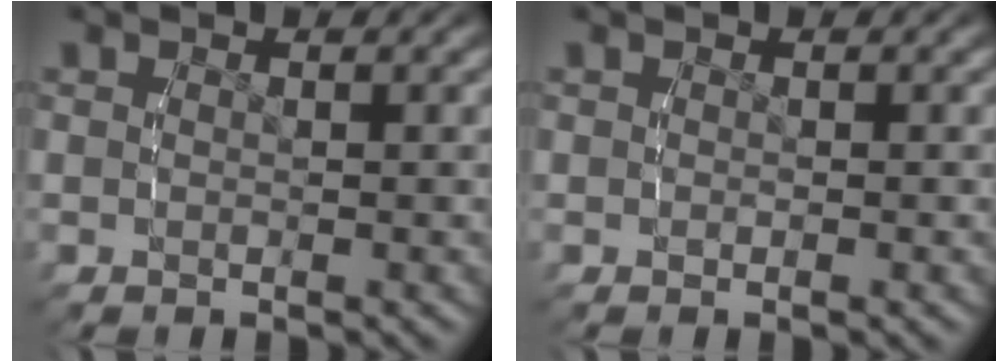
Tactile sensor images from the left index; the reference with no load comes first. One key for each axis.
{"total": 0.0}